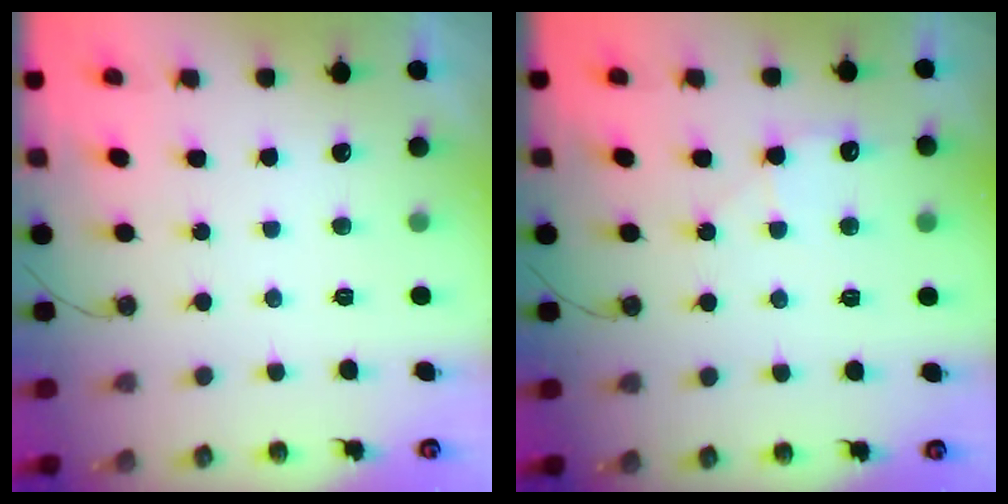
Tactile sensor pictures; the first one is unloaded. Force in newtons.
{"total": 5.7, "press": 5.6, "slide": 0.7}